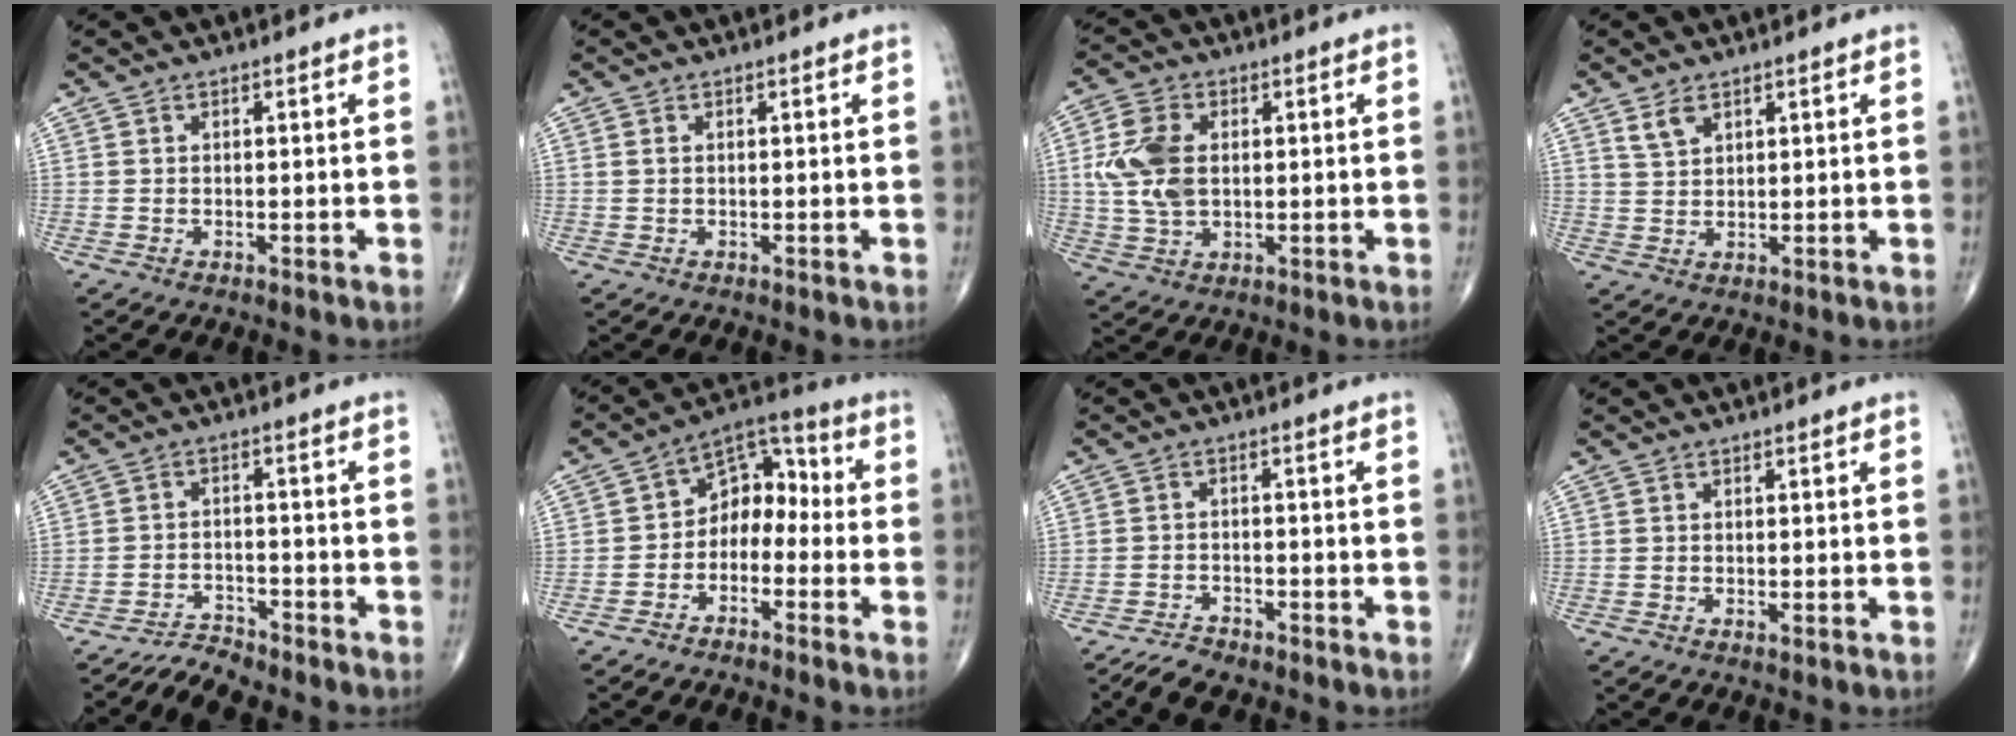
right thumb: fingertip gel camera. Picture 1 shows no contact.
{"total": 0.6, "force": [0.2, 0.3, 0.4], "torque": [-0.010, 0.006, 0.004]}
{"total": 9.5, "force": [1.1, 6.1, 7.2], "torque": [-0.149, 0.003, 0.026]}
{"total": 3.1, "force": [2.1, 1.6, 1.7], "torque": [-0.028, -0.010, 0.047]}
{"total": 3.7, "force": [-3.7, 0.3, -0.2], "torque": [0.001, 0.022, -0.067]}
{"total": 9.1, "force": [-2.4, 6.5, 5.8], "torque": [-0.058, 0.060, -0.058]}
{"total": 3.5, "force": [-3.3, 0.8, 1.0], "torque": [-0.029, 0.005, -0.062]}
{"total": 0.6, "force": [-0.1, 0.2, 0.6], "torque": [-0.014, -0.004, -0.002]}